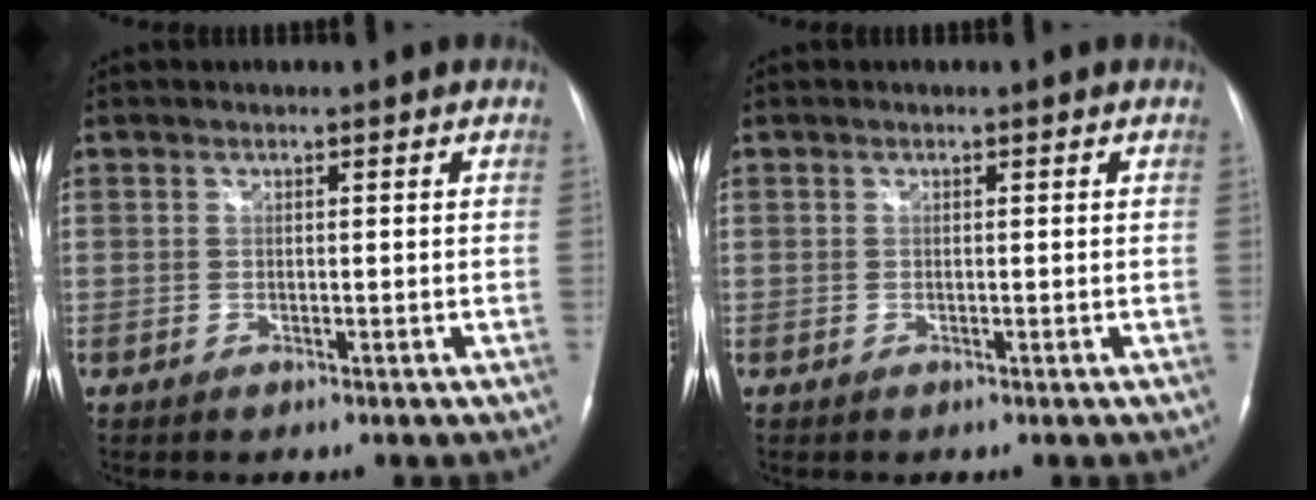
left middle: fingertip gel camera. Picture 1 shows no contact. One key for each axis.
{"total": 0.0}